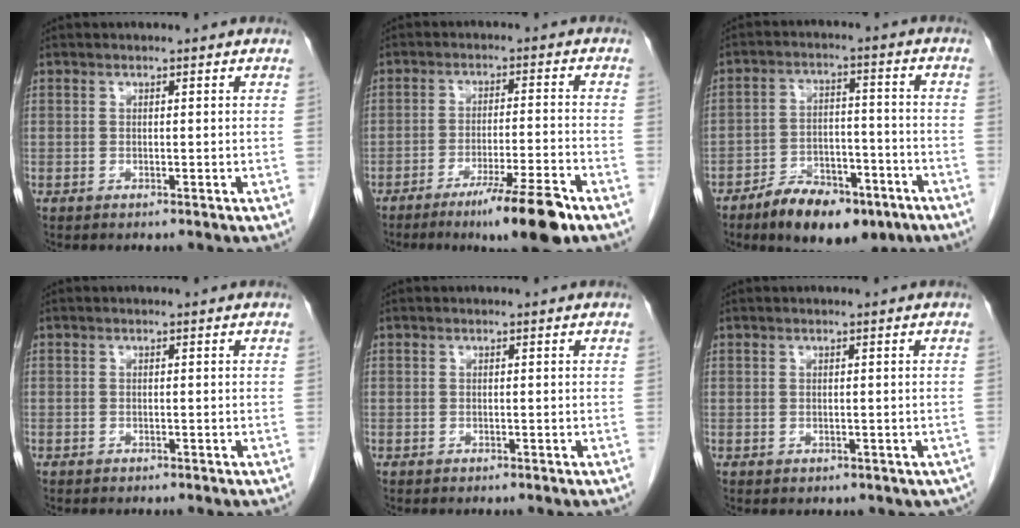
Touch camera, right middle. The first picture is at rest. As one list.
[{"total": 10.0, "force": [-6.6, -0.1, 7.6], "torque": [-0.117, -0.025, -0.108]}, {"total": 12.3, "force": [-8.2, 5.3, 7.4], "torque": [-0.110, 0.006, -0.129]}, {"total": 0.5, "force": [-0.4, 0.3, 0.1], "torque": [-0.007, 0.001, -0.007]}, {"total": 0.0}, {"total": 2.5, "force": [-1.5, 1.8, 0.9], "torque": [-0.005, 0.005, -0.011]}]